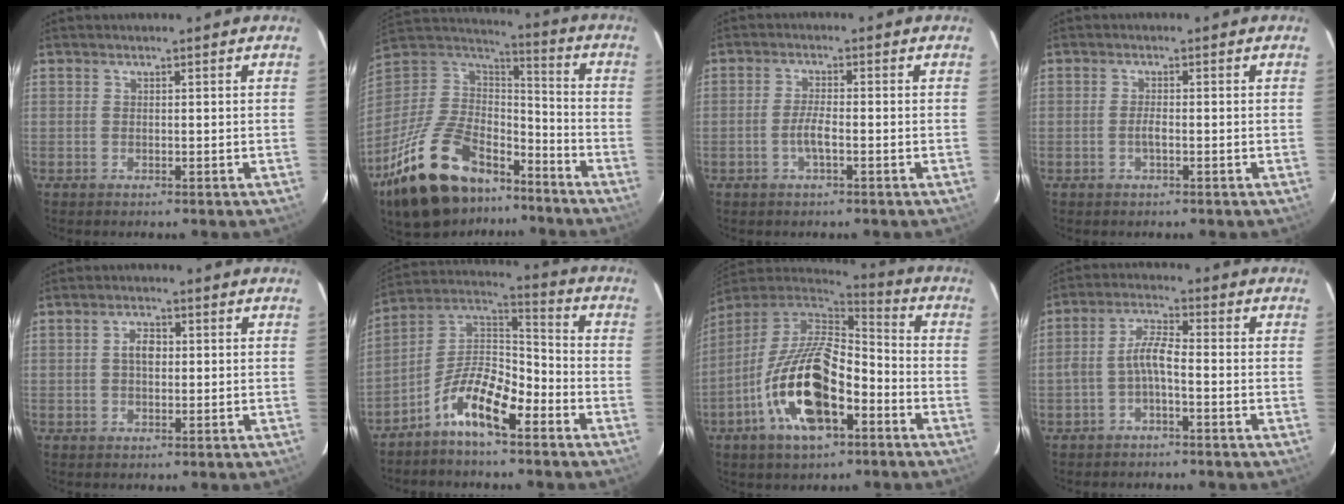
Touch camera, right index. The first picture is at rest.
{"total": 27.3, "force": [-17.7, 14.1, 15.2], "torque": [-0.317, 0.000, -0.279]}
{"total": 3.1, "force": [-1.2, 0.5, 2.8], "torque": [-0.058, 0.001, -0.024]}
{"total": 1.4, "force": [-0.5, 0.3, 1.3], "torque": [-0.026, 0.001, -0.010]}
{"total": 3.0, "force": [0.3, 1.9, 2.4], "torque": [-0.042, 0.009, 0.006]}
{"total": 11.7, "force": [-6.8, 4.3, 8.5], "torque": [-0.170, 0.021, -0.129]}
{"total": 19.8, "force": [-8.0, 8.6, 15.9], "torque": [-0.320, -0.019, -0.151]}
{"total": 4.7, "force": [-2.0, 1.1, 4.1], "torque": [-0.091, 0.015, -0.039]}